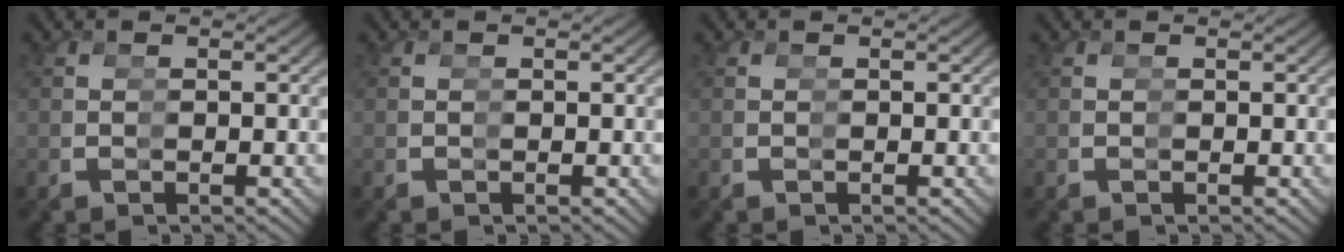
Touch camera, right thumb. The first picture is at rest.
{"total": 0.0}
{"total": 0.0}
{"total": 0.0}